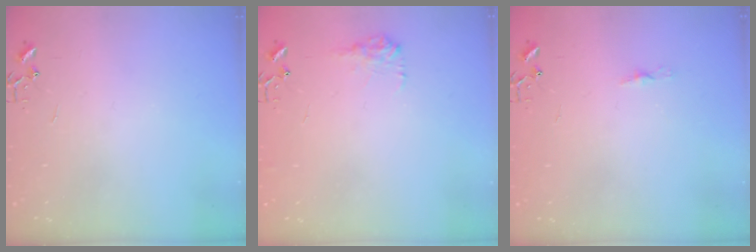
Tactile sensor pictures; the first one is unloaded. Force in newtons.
{"total": 8.9, "press": 8.9, "slide": 0.3}
{"total": 3.8, "press": 3.7, "slide": 0.3}